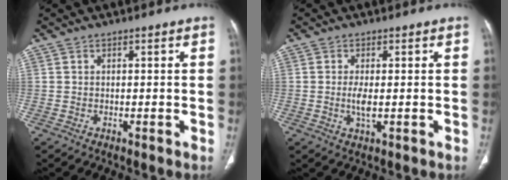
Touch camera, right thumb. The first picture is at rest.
{"total": 2.9, "force": [-0.2, 0.9, 2.7], "torque": [-0.063, -0.007, -0.003]}